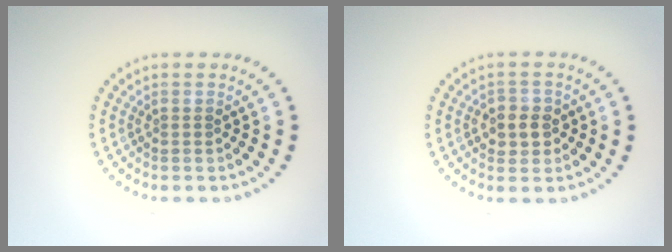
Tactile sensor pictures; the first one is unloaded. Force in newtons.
{"total": 2.5, "press": 2.4, "slide": 0.7}